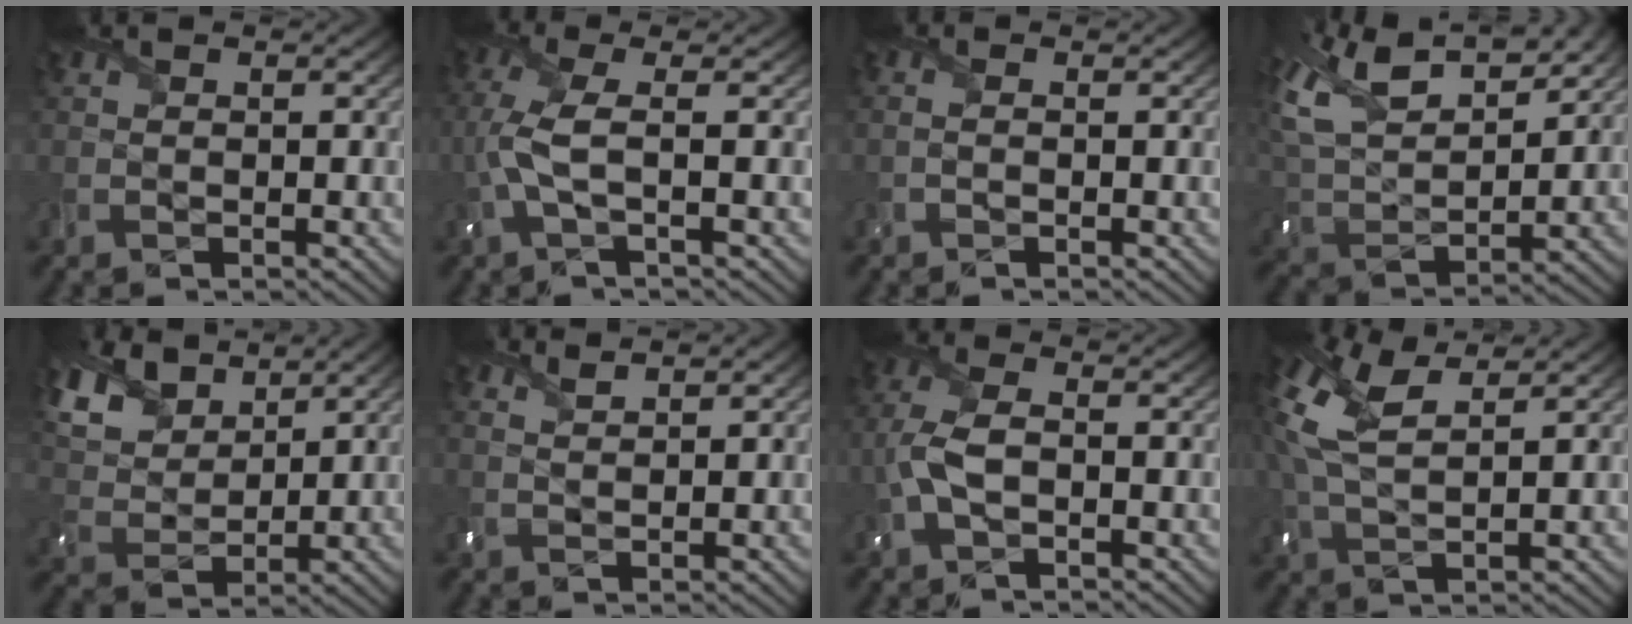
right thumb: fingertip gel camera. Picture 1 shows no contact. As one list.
[{"total": 5.0, "force": [-0.5, 1.3, 4.8], "torque": [-0.120, 0.006, -0.020]}, {"total": 0.6, "force": [-0.3, 0.2, 0.5], "torque": [-0.013, 0.000, -0.007]}, {"total": 13.3, "force": [9.5, 5.5, 7.6], "torque": [-0.202, 0.027, 0.165]}, {"total": 11.0, "force": [7.5, 5.7, 5.7], "torque": [-0.176, 0.025, 0.134]}, {"total": 2.1, "force": [1.8, 0.4, 0.9], "torque": [-0.024, 0.001, 0.041]}, {"total": 5.3, "force": [-1.0, 2.7, 4.4], "torque": [-0.121, 0.005, -0.025]}, {"total": 9.5, "force": [4.5, 4.0, 7.3], "torque": [-0.207, 0.017, 0.084]}]